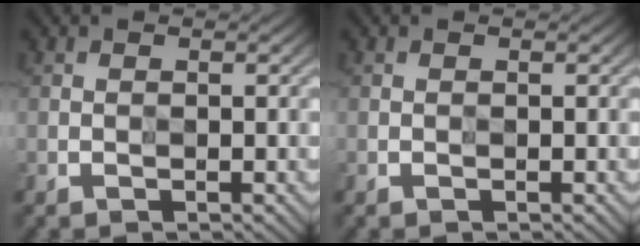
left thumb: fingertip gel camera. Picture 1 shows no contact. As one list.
[{"total": 0.0}]